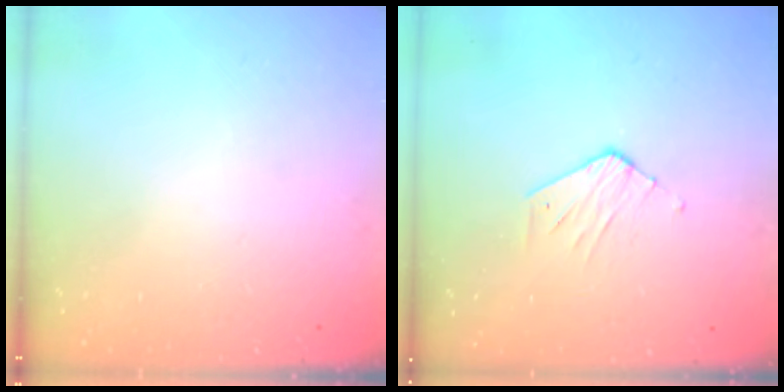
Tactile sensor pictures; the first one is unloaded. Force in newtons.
{"total": 3.3, "press": 3.3, "slide": 0.2}